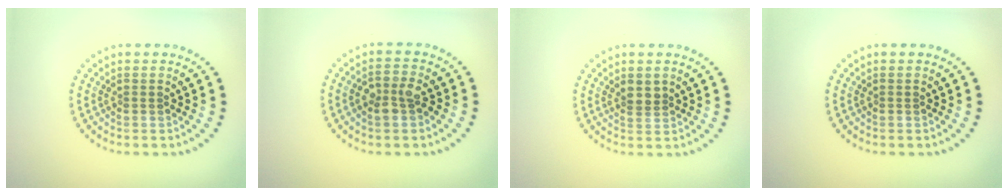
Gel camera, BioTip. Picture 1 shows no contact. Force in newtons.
{"total": 2.4, "press": 2.4, "slide": 0.6}
{"total": 1.5, "press": 1.2, "slide": 0.9}
{"total": 0.0}